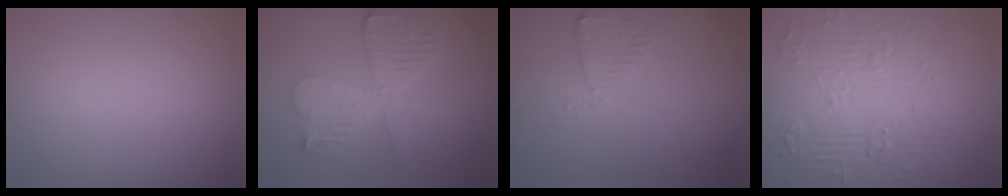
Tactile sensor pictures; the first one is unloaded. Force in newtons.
{"total": 5.0, "press": 5.0, "slide": 0.6}
{"total": 2.0, "press": 2.0, "slide": 0.3}
{"total": 9.2, "press": 6.8, "slide": 6.2}